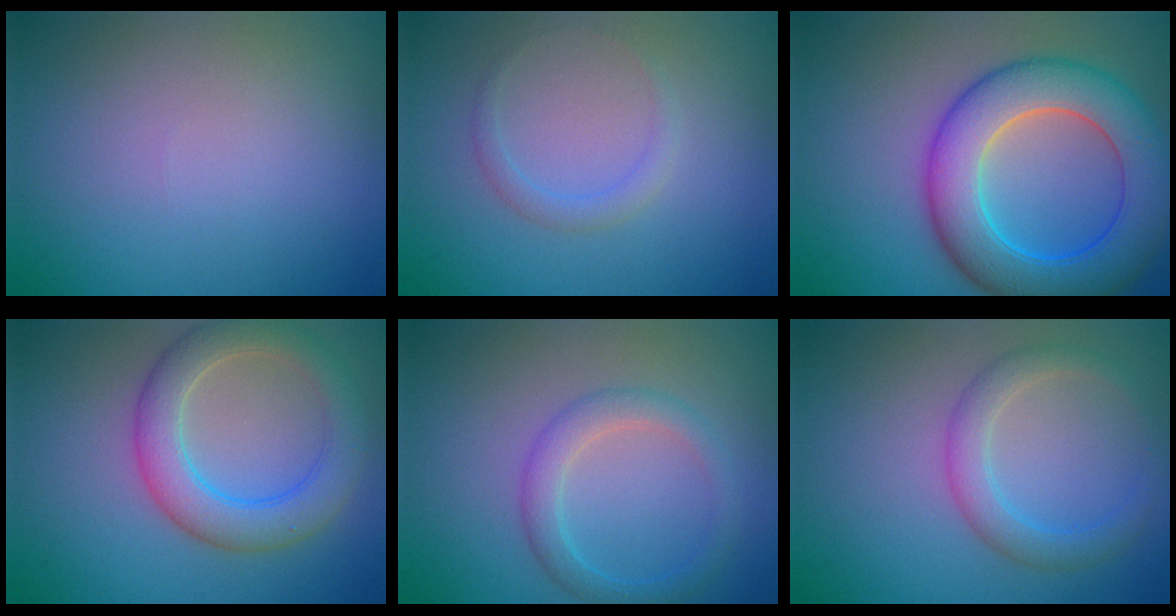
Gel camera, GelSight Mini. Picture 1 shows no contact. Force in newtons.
{"total": 1.3, "press": 1.3, "slide": 0.1}
{"total": 9.4, "press": 9.4, "slide": 0.2}
{"total": 5.3, "press": 5.3, "slide": 0.4}
{"total": 2.8, "press": 2.8, "slide": 0.1}
{"total": 2.9, "press": 2.9, "slide": 0.2}